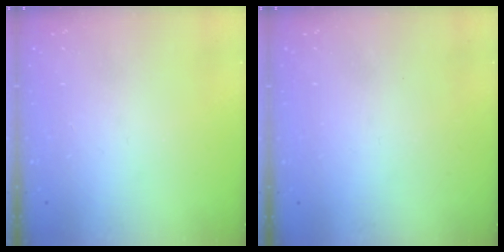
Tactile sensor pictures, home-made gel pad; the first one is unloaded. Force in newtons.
{"total": 0.9, "press": 0.8, "slide": 0.3}